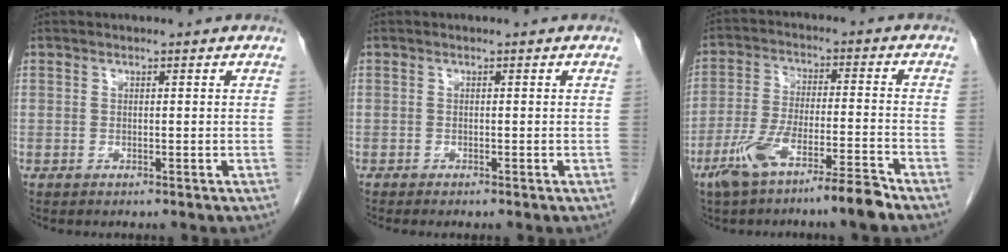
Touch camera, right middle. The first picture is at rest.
{"total": 0.9, "force": [-0.7, 0.1, 0.5], "torque": [-0.010, -0.001, -0.009]}
{"total": 9.9, "force": [-7.0, 0.5, 7.0], "torque": [-0.137, -0.004, -0.131]}